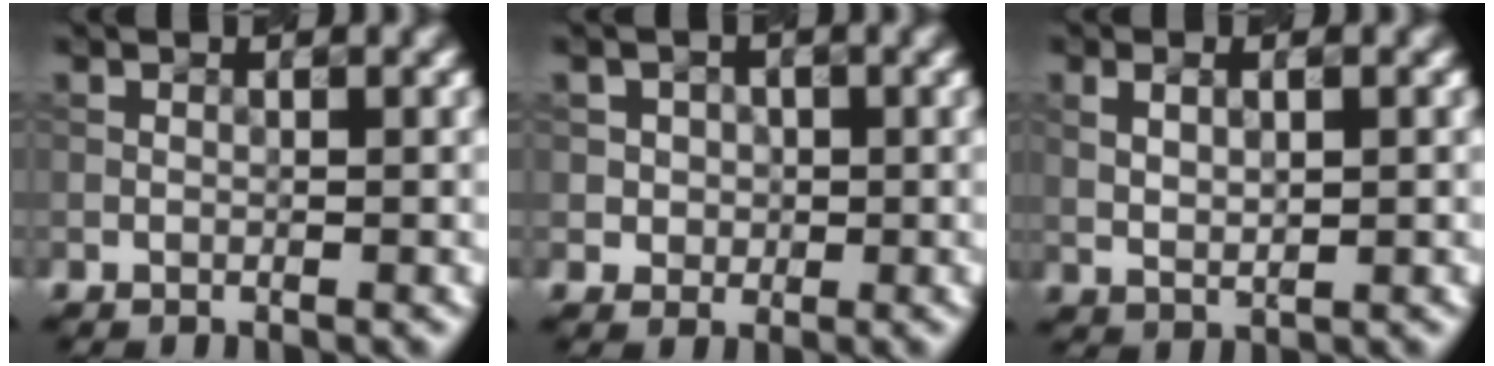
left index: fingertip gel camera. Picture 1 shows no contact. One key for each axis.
{"total": 2.2, "fx": 0.5, "fy": 2.1, "fz": 0.5, "tx": 0.008, "ty": -0.001, "tz": 0.003}
{"total": 2.1, "fx": 0.6, "fy": 1.0, "fz": 1.8, "tx": -0.042, "ty": -0.001, "tz": 0.016}